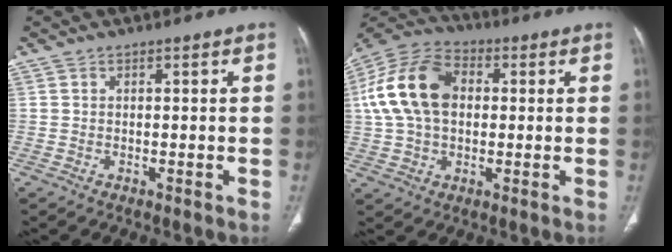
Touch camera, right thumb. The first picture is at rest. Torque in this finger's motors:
{"motor_torque": [0.90, 3.24, 1.72, -0.39, 0.19]}